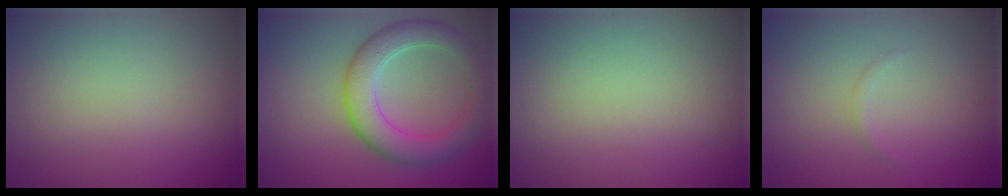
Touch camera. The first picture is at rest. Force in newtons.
{"total": 5.0, "press": 5.0, "slide": 0.3}
{"total": 0.0}
{"total": 0.5, "press": 0.5, "slide": 0.0}